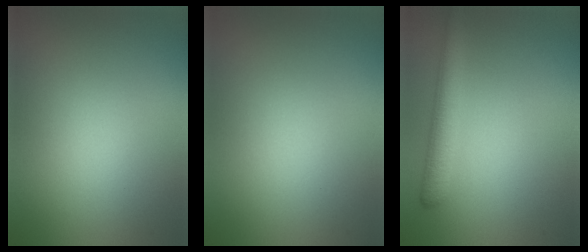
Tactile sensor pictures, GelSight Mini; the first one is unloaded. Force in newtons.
{"total": 0.0}
{"total": 3.3, "press": 3.3, "slide": 0.1}